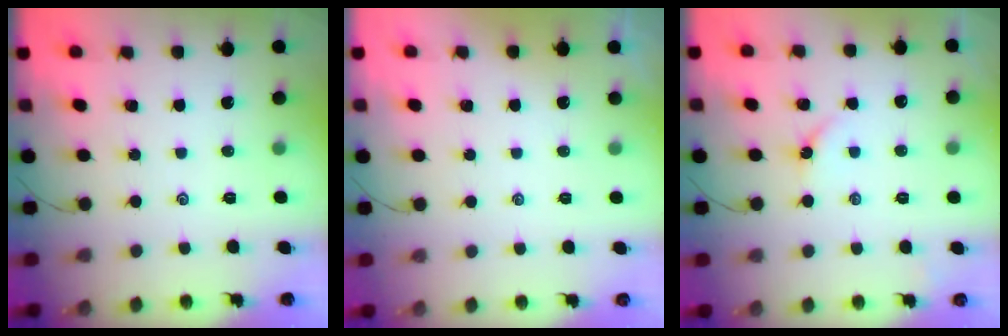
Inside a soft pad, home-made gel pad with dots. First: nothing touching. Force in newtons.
{"total": 1.2, "press": 1.2, "slide": 0.3}
{"total": 3.7, "press": 3.7, "slide": 0.5}